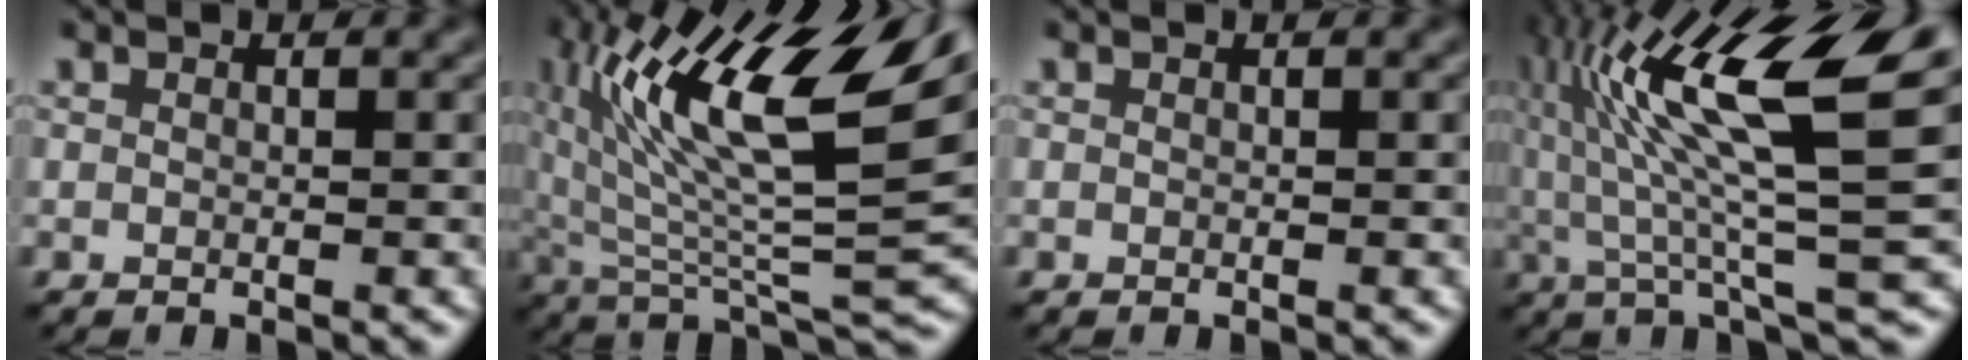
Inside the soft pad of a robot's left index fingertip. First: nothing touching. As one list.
[{"total": 15.7, "force": [5.7, 4.5, 13.9], "torque": [-0.257, 0.020, 0.096]}, {"total": 0.0}, {"total": 14.3, "force": [4.2, 3.2, 13.3], "torque": [-0.251, 0.016, 0.073]}]